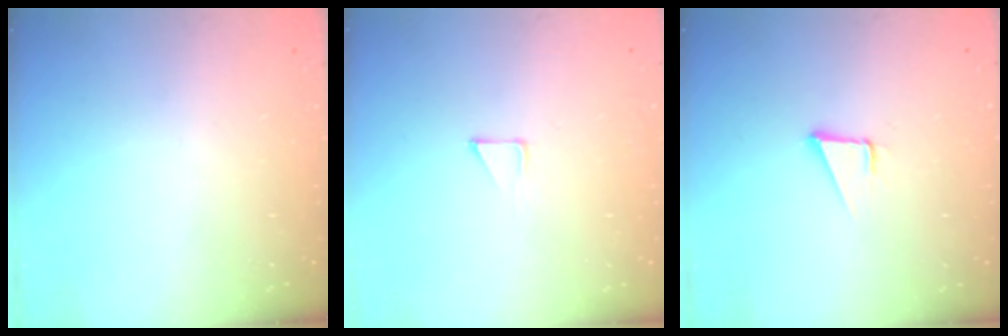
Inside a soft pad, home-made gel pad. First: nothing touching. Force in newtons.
{"total": 3.1, "press": 3.1, "slide": 0.3}
{"total": 3.4, "press": 2.6, "slide": 2.2}